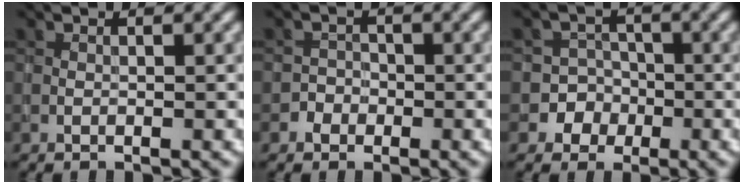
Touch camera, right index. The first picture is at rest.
{"total": 1.4, "force": [-0.6, 1.2, -0.2], "torque": [0.019, 0.008, -0.015]}
{"total": 5.2, "force": [-1.9, 4.8, -0.1], "torque": [0.037, 0.006, -0.049]}